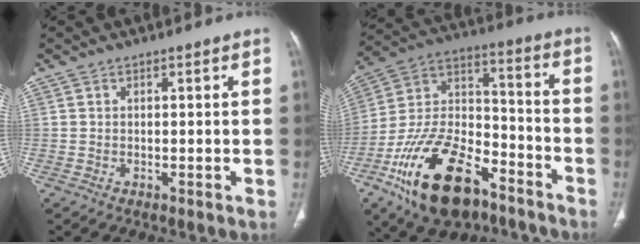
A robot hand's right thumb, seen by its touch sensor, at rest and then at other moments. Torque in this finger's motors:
{"motor_torque": [2.17, 0.83, 2.01, -0.77, 0.67]}